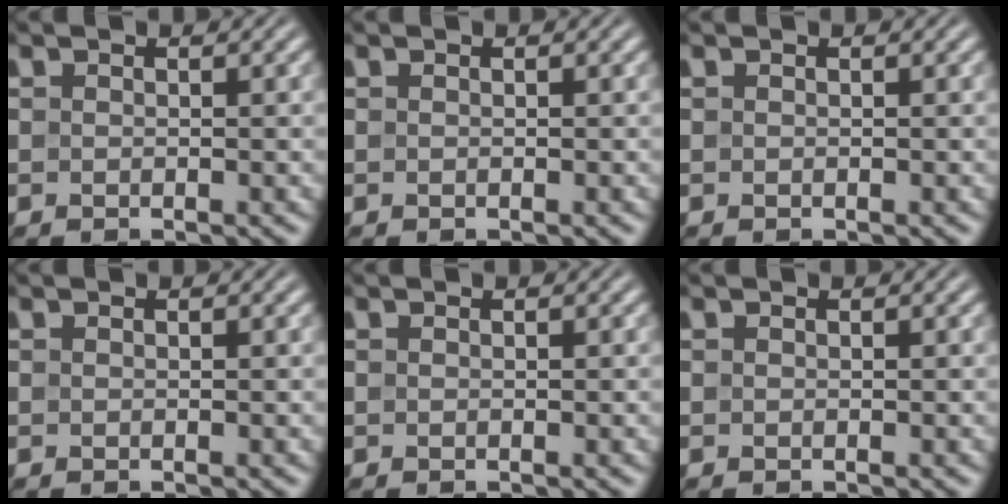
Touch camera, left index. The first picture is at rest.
{"total": 0.0}
{"total": 0.0}
{"total": 0.0}
{"total": 0.0}
{"total": 0.0}